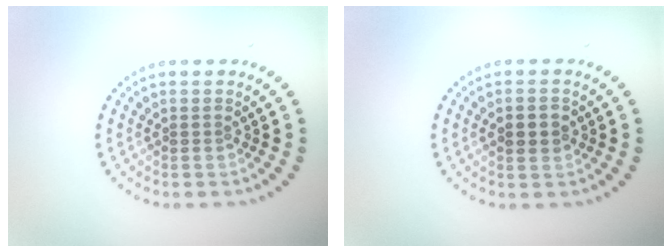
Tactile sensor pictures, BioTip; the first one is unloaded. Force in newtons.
{"total": 2.7, "press": 2.7, "slide": 0.2}